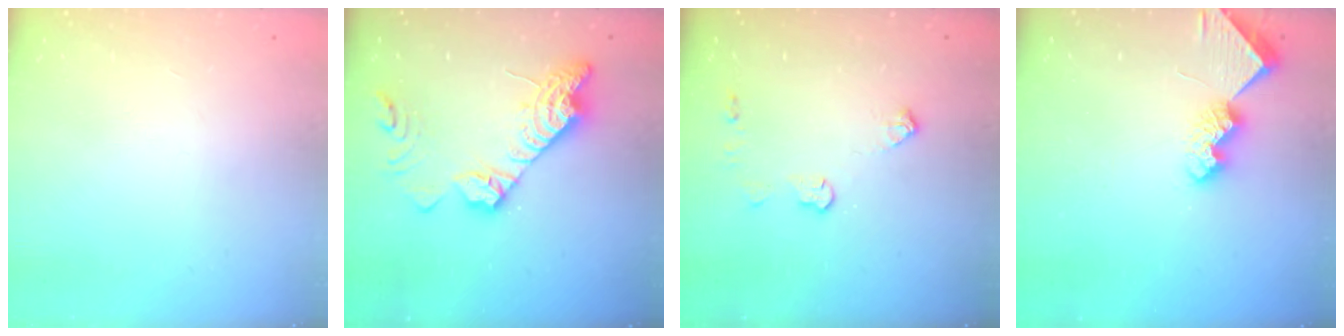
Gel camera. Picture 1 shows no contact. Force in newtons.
{"total": 17.0, "press": 16.9, "slide": 1.3}
{"total": 6.4, "press": 6.4, "slide": 0.2}
{"total": 7.9, "press": 7.8, "slide": 0.5}